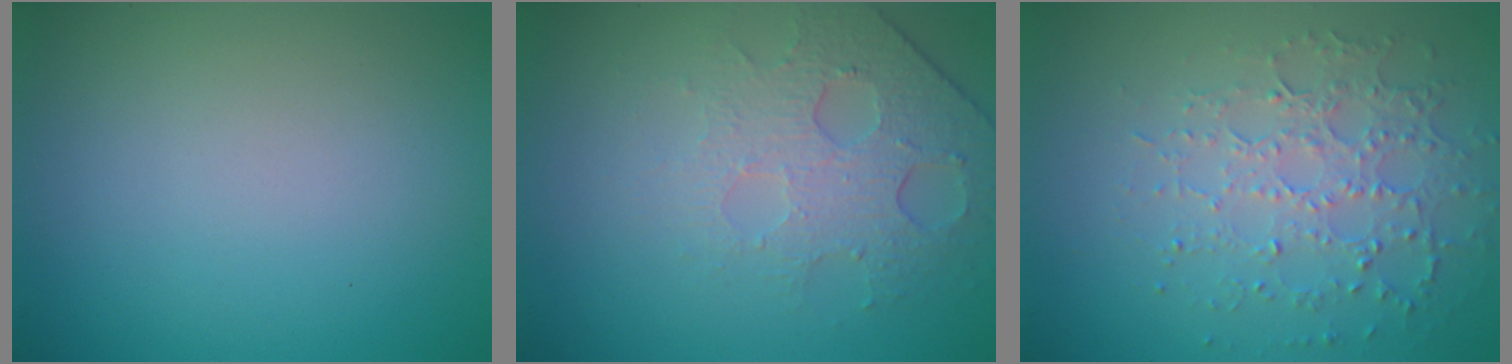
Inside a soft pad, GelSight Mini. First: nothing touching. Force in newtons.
{"total": 4.9, "press": 3.1, "slide": 3.7}
{"total": 4.1, "press": 3.4, "slide": 2.3}